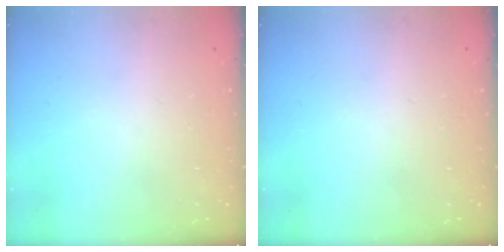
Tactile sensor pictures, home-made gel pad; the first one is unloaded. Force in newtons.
{"total": 0.0}